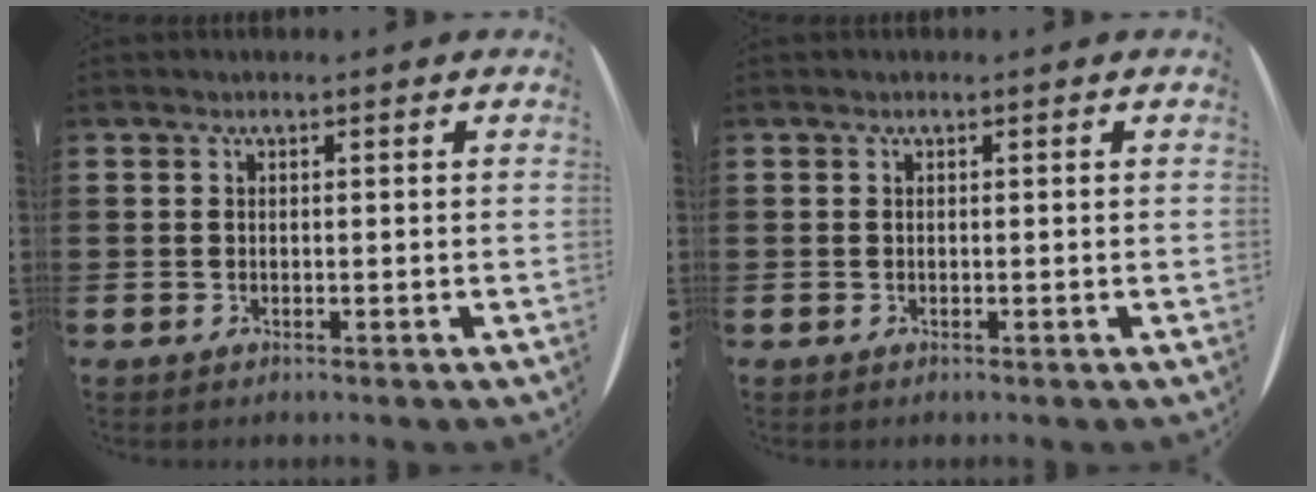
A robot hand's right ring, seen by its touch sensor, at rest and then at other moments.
{"total": 0.0}